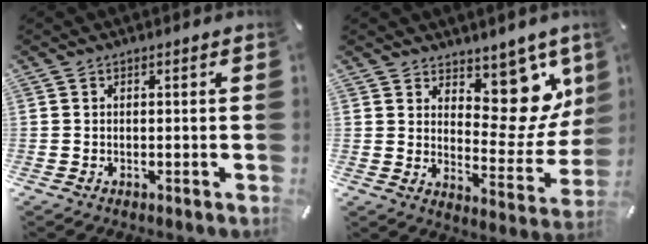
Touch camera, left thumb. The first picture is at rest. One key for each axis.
{"total": 13.7, "fx": 8.4, "fy": 8.2, "fz": 7.0, "tx": -0.052, "ty": -0.089, "tz": 0.150}